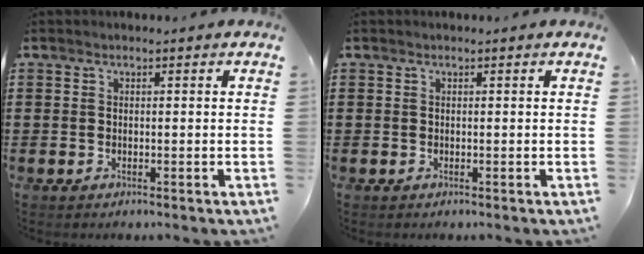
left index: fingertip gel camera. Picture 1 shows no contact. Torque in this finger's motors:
{"motor_torque": [-0.07, -0.02, 0.00, 0.00]}